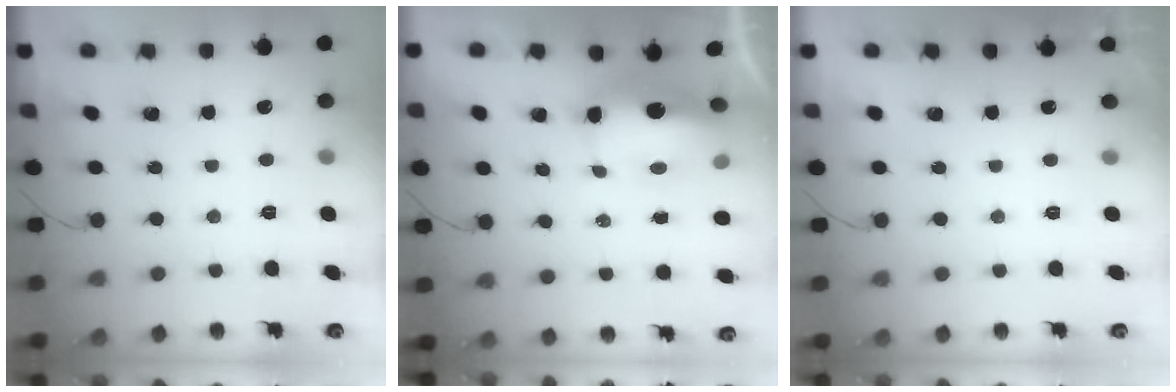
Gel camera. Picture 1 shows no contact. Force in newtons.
{"total": 12.4, "press": 12.4, "slide": 1.3}
{"total": 0.6, "press": 0.2, "slide": 0.5}